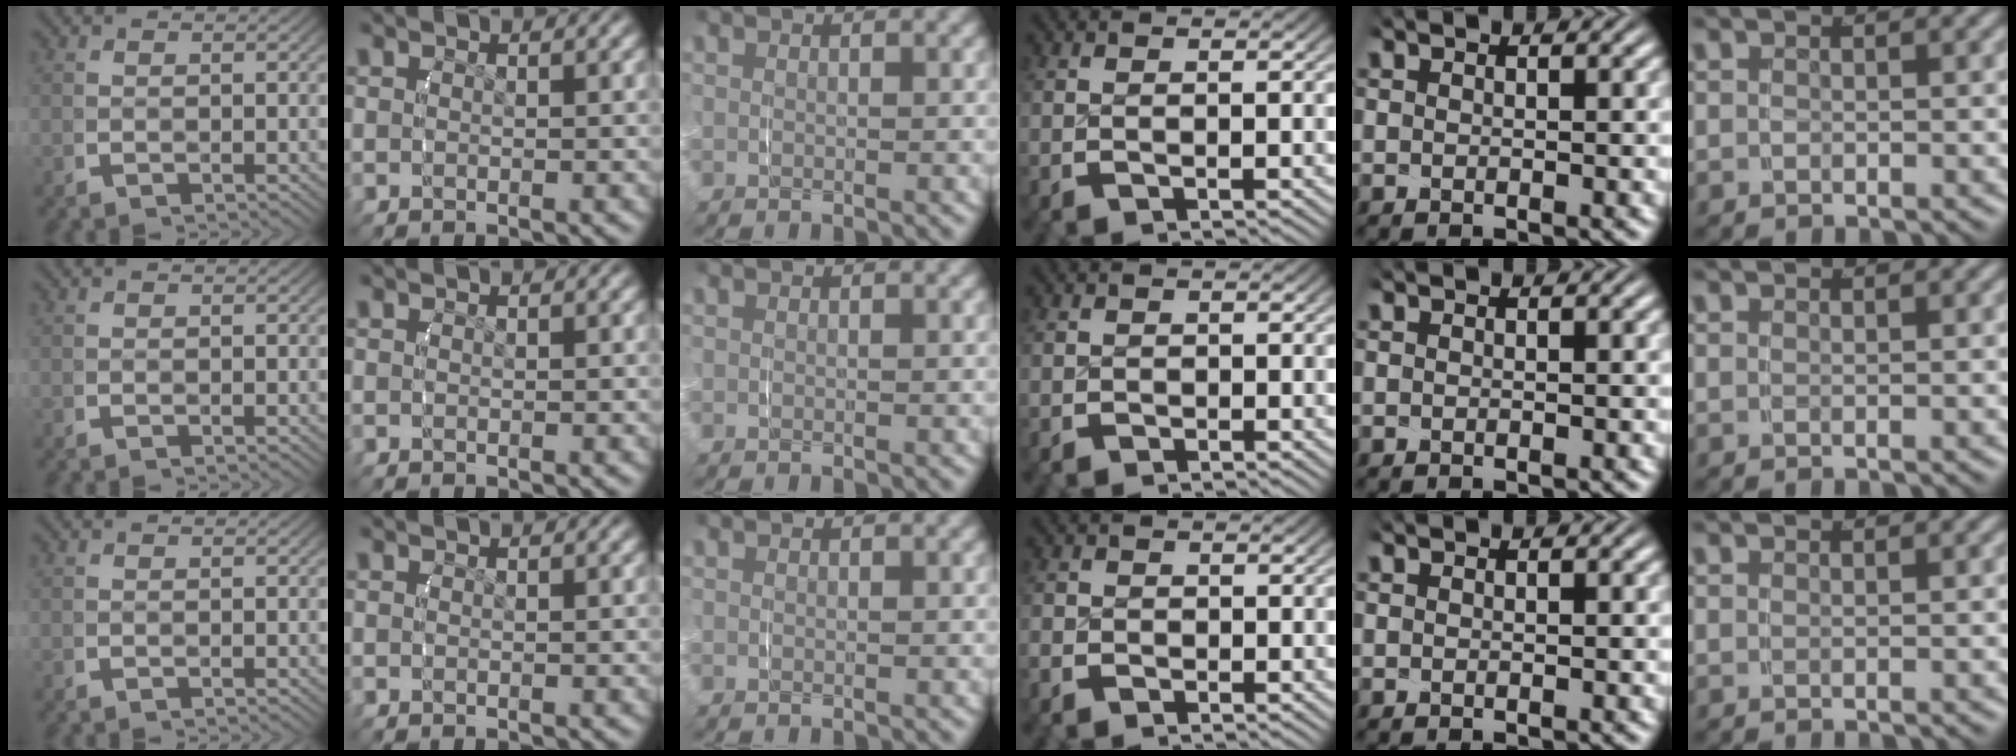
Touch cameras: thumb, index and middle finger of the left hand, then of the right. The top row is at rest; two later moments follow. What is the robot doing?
{"motion": "grasp_and_lifting", "object": "towel"}